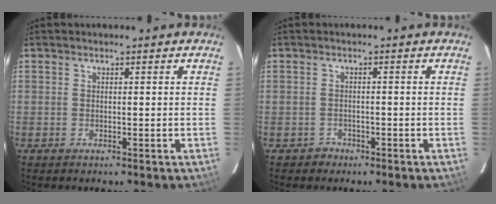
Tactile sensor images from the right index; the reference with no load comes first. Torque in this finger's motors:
{"motor_torque": [-0.06, -0.02, -0.22, -0.10]}